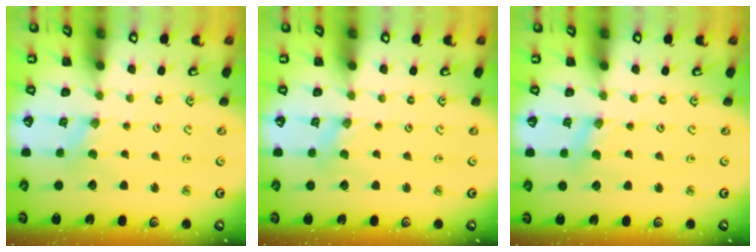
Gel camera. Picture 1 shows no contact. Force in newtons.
{"total": 0.0}
{"total": 1.6, "press": 1.6, "slide": 0.3}